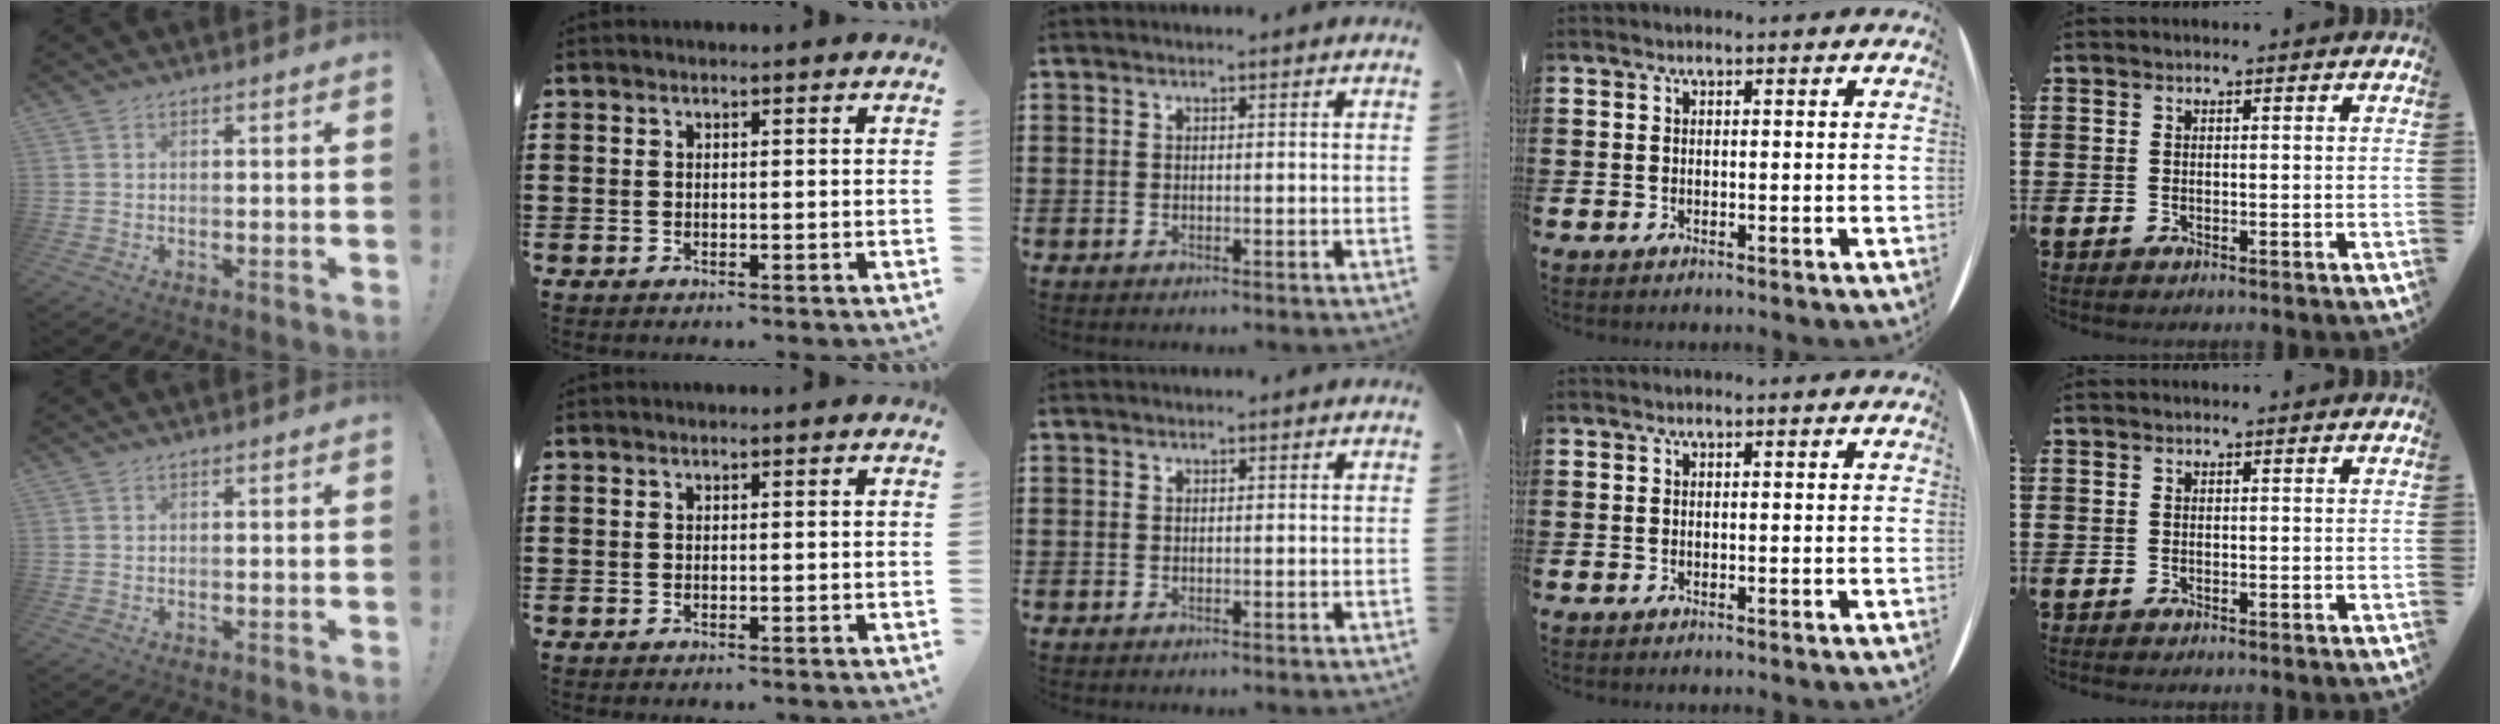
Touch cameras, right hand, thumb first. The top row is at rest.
{}